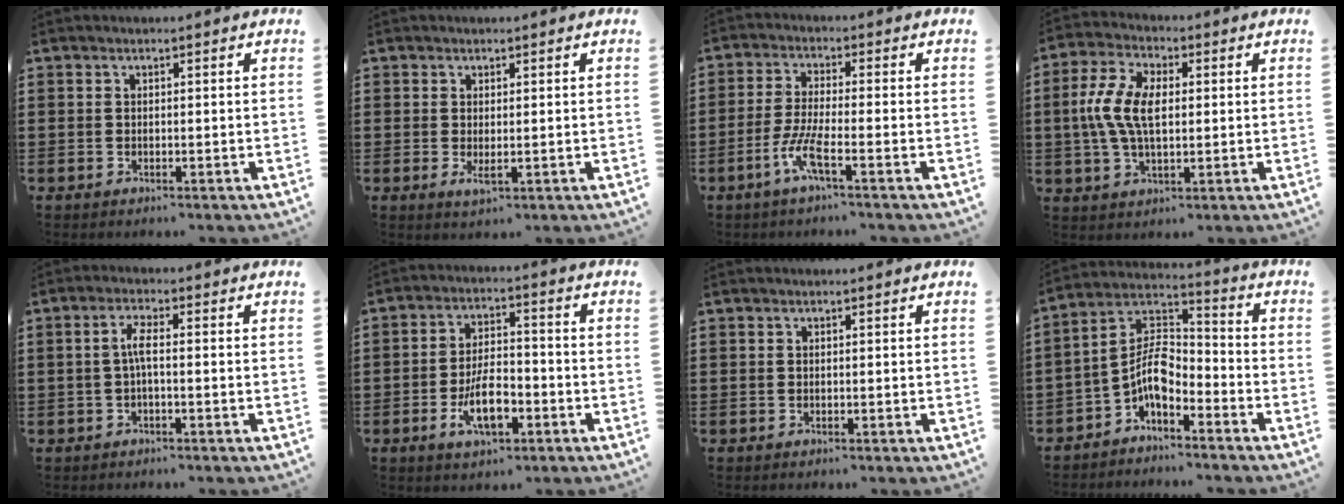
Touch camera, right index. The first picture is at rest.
{"total": 1.9, "force": [0.0, 0.6, 1.8], "torque": [-0.033, -0.003, 0.001]}
{"total": 5.7, "force": [-3.1, 0.6, 4.8], "torque": [-0.114, -0.013, -0.064]}
{"total": 8.2, "force": [0.4, 4.3, 6.9], "torque": [-0.162, 0.006, -0.002]}
{"total": 3.1, "force": [-0.5, 0.7, 3.0], "torque": [-0.064, 0.000, -0.013]}
{"total": 7.4, "force": [-2.9, 3.3, 5.9], "torque": [-0.116, 0.002, -0.052]}
{"total": 0.0}
{"total": 7.4, "force": [-3.5, 3.7, 5.4], "torque": [-0.129, -0.009, -0.076]}